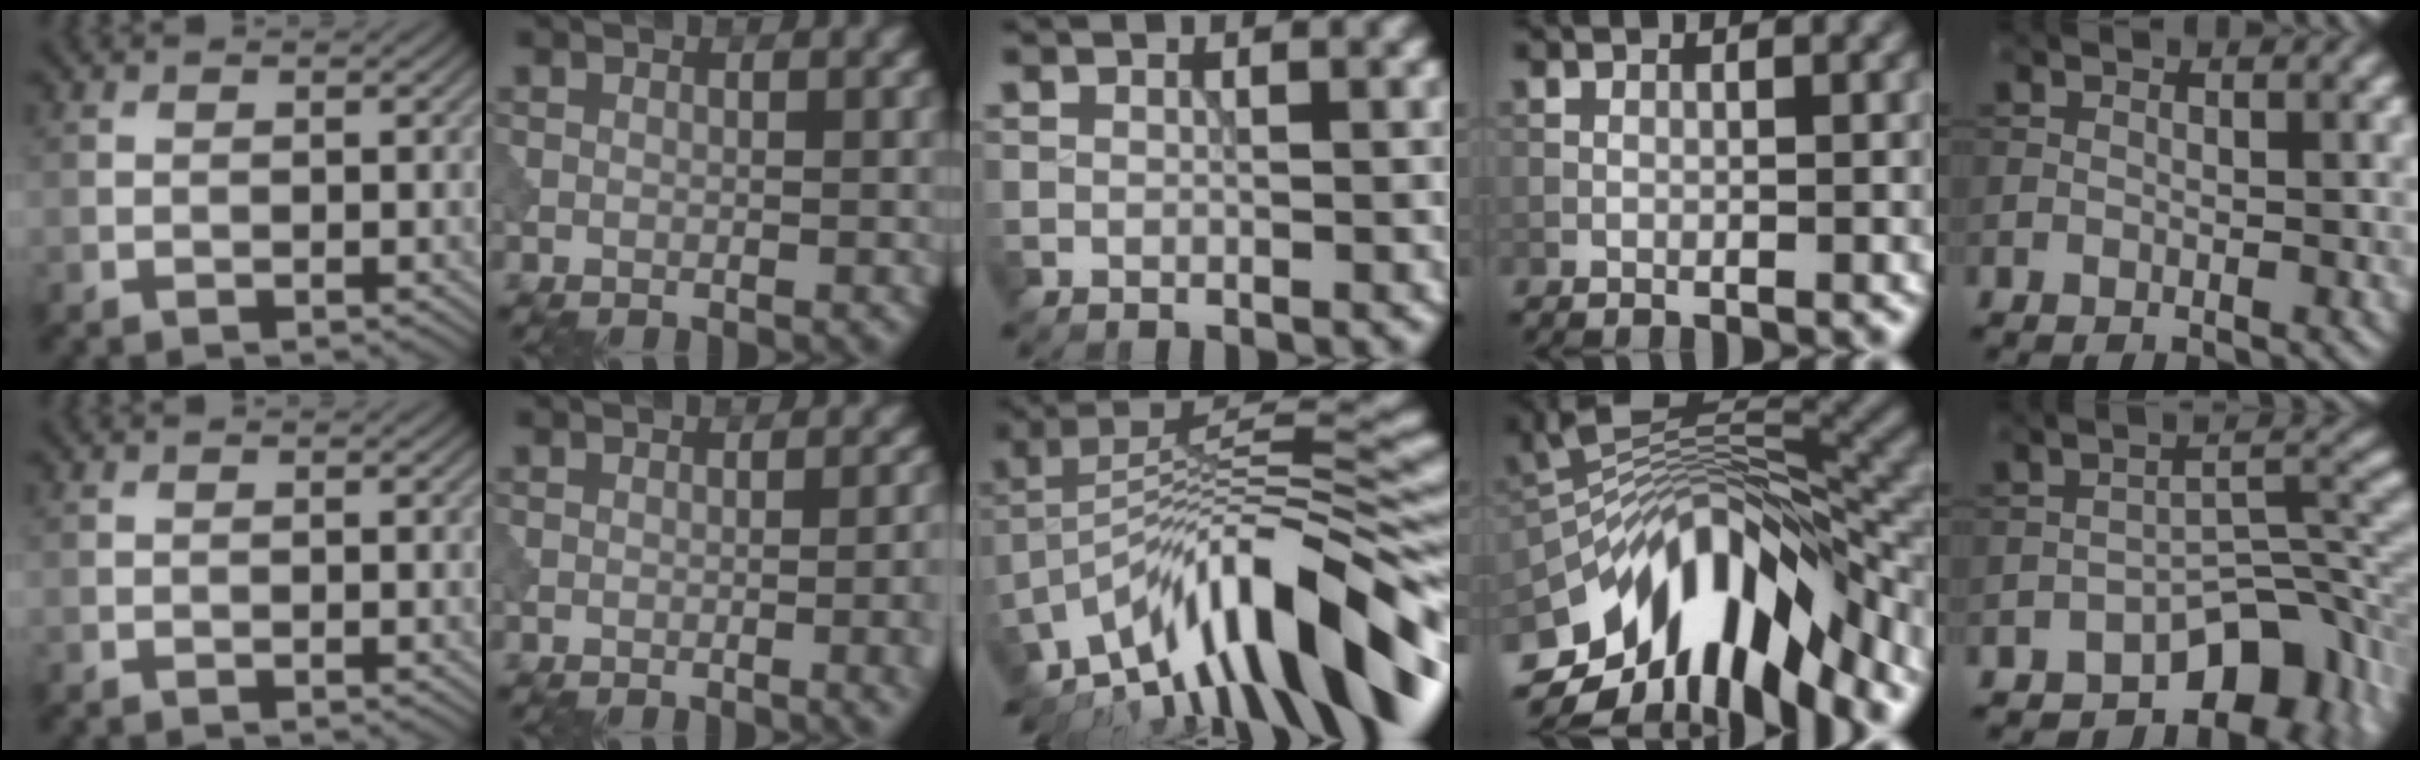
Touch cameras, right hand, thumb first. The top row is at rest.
{"index": {"total": 3.9, "force": [-0.3, 1.2, 3.7], "torque": [-0.038, -0.001, -0.004]}, "middle": {"total": 13.5, "force": [-7.8, 3.7, 10.3], "torque": [-0.159, 0.039, -0.134]}, "ring": {"total": 13.4, "force": [-7.0, 5.8, 9.9], "torque": [-0.178, 0.020, -0.124]}, "little": {"total": 8.7, "force": [-5.2, 4.5, 5.3], "torque": [-0.051, 0.002, -0.085]}}